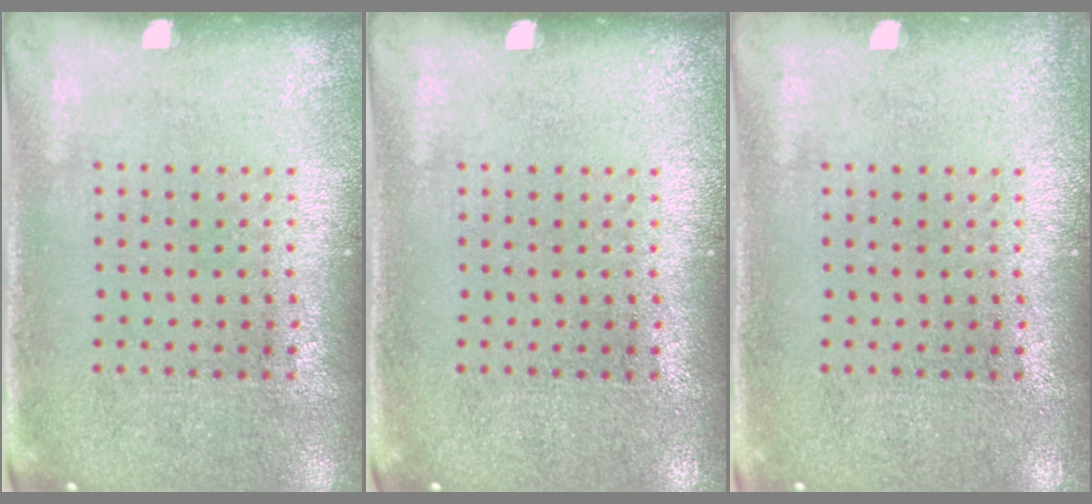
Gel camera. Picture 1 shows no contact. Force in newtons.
{"total": 0.0}
{"total": 0.5, "press": 0.5, "slide": 0.1}